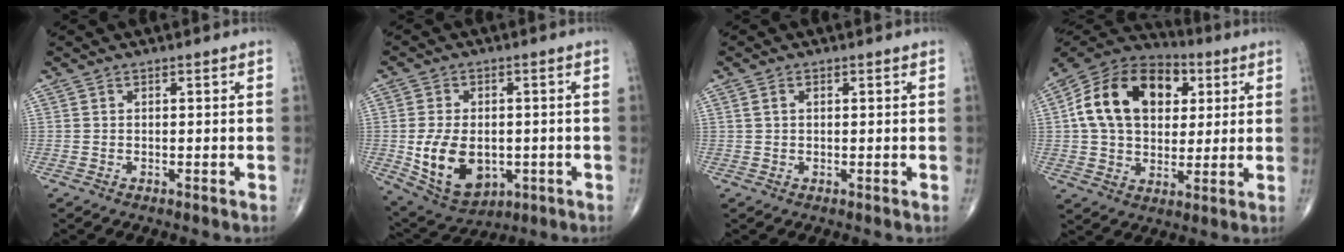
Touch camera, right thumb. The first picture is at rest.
{"total": 13.0, "force": [-2.1, 8.7, 9.4], "torque": [-0.141, 0.000, -0.015]}
{"total": 1.3, "force": [0.4, 0.8, 0.9], "torque": [-0.023, 0.006, 0.010]}
{"total": 20.2, "force": [4.7, 13.9, 13.8], "torque": [-0.218, 0.010, 0.074]}